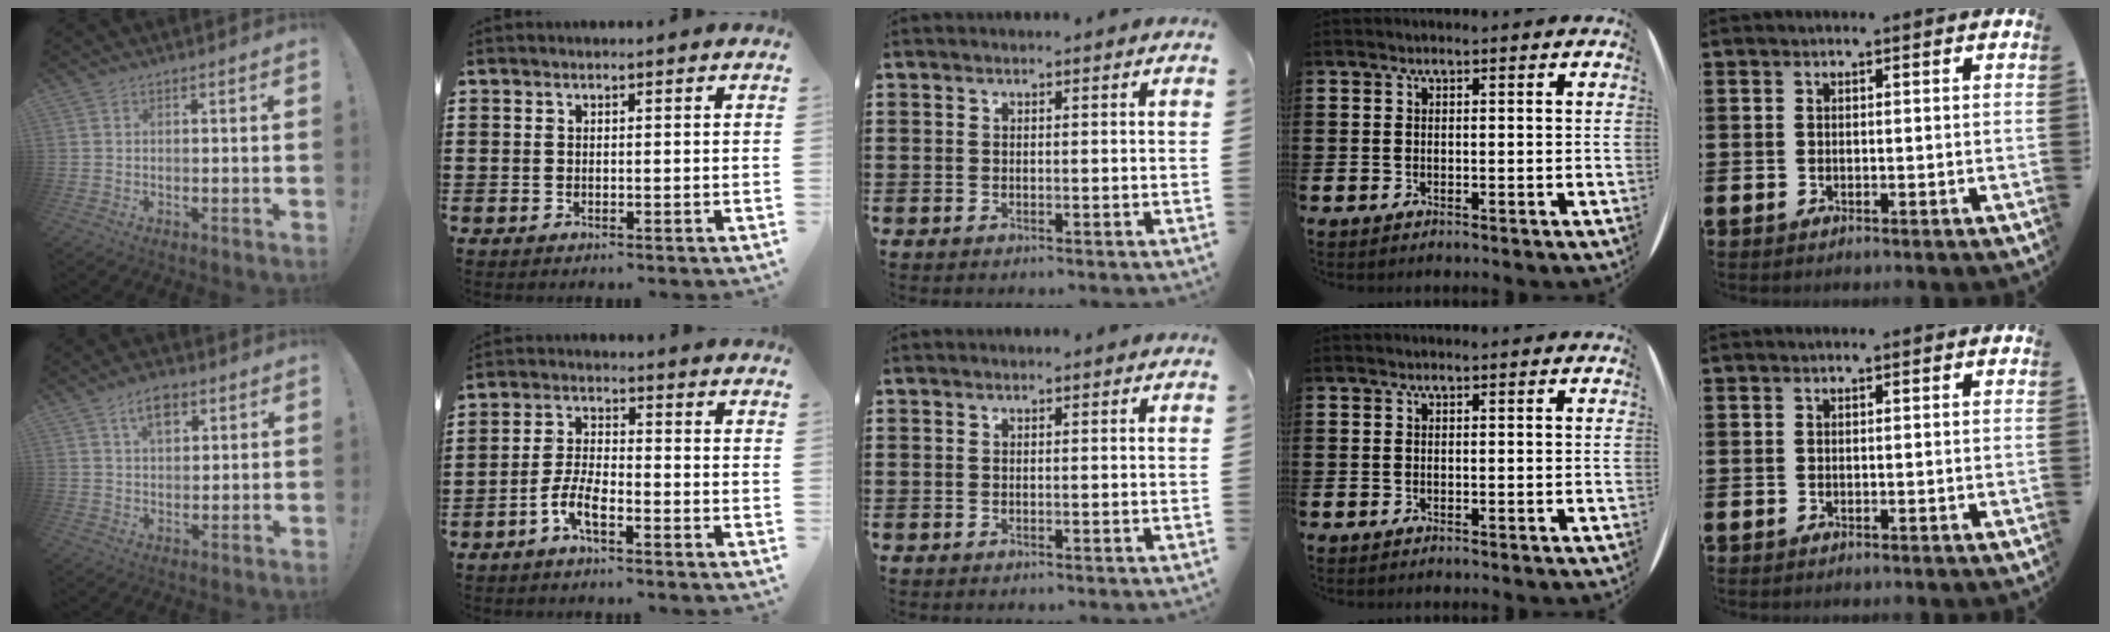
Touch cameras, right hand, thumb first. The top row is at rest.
{"thumb": {"total": 7.2, "force": [3.5, 4.3, 4.6], "torque": [-0.068, -0.006, 0.061]}, "index": {"total": 5.0, "force": [-3.1, 1.5, 3.6], "torque": [-0.096, -0.001, -0.067]}}